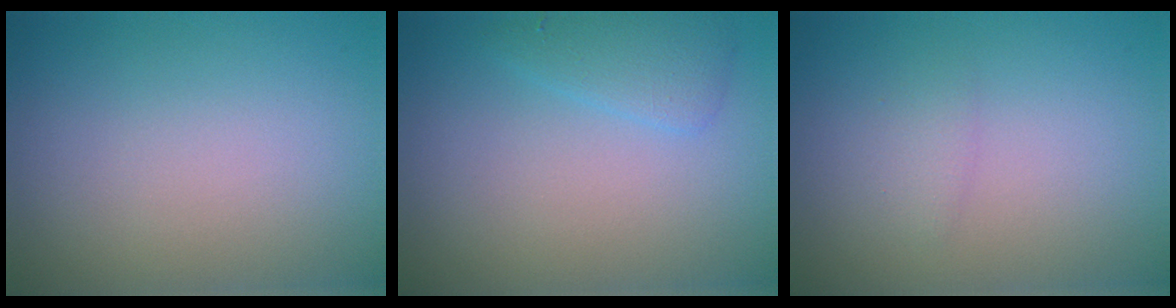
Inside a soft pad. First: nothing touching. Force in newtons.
{"total": 1.9, "press": 1.9, "slide": 0.1}
{"total": 1.0, "press": 1.0, "slide": 0.1}